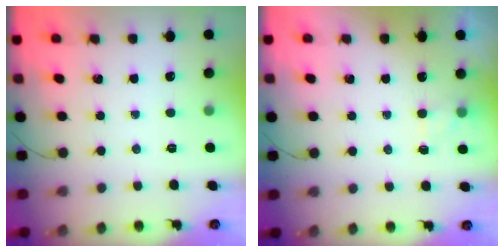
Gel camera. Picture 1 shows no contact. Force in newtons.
{"total": 2.5, "press": 1.9, "slide": 1.6}